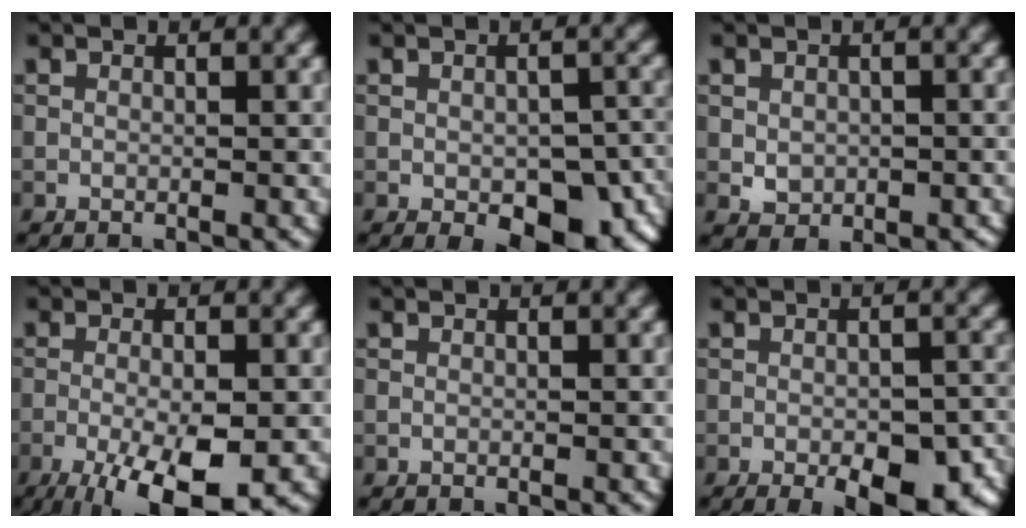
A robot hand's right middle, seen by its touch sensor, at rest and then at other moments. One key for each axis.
{"total": 9.1, "fx": -3.6, "fy": 4.7, "fz": 7.0, "tx": -0.094, "ty": -0.025, "tz": -0.032}
{"total": 2.1, "fx": -0.1, "fy": 1.7, "fz": 1.1, "tx": -0.017, "ty": -0.005, "tz": -0.001}
{"total": 8.7, "fx": -3.9, "fy": 2.6, "fz": 7.3, "tx": -0.129, "ty": -0.012, "tz": -0.061}
{"total": 0.0}
{"total": 8.5, "fx": -3.9, "fy": 3.5, "fz": 6.7, "tx": -0.083, "ty": -0.011, "tz": -0.041}